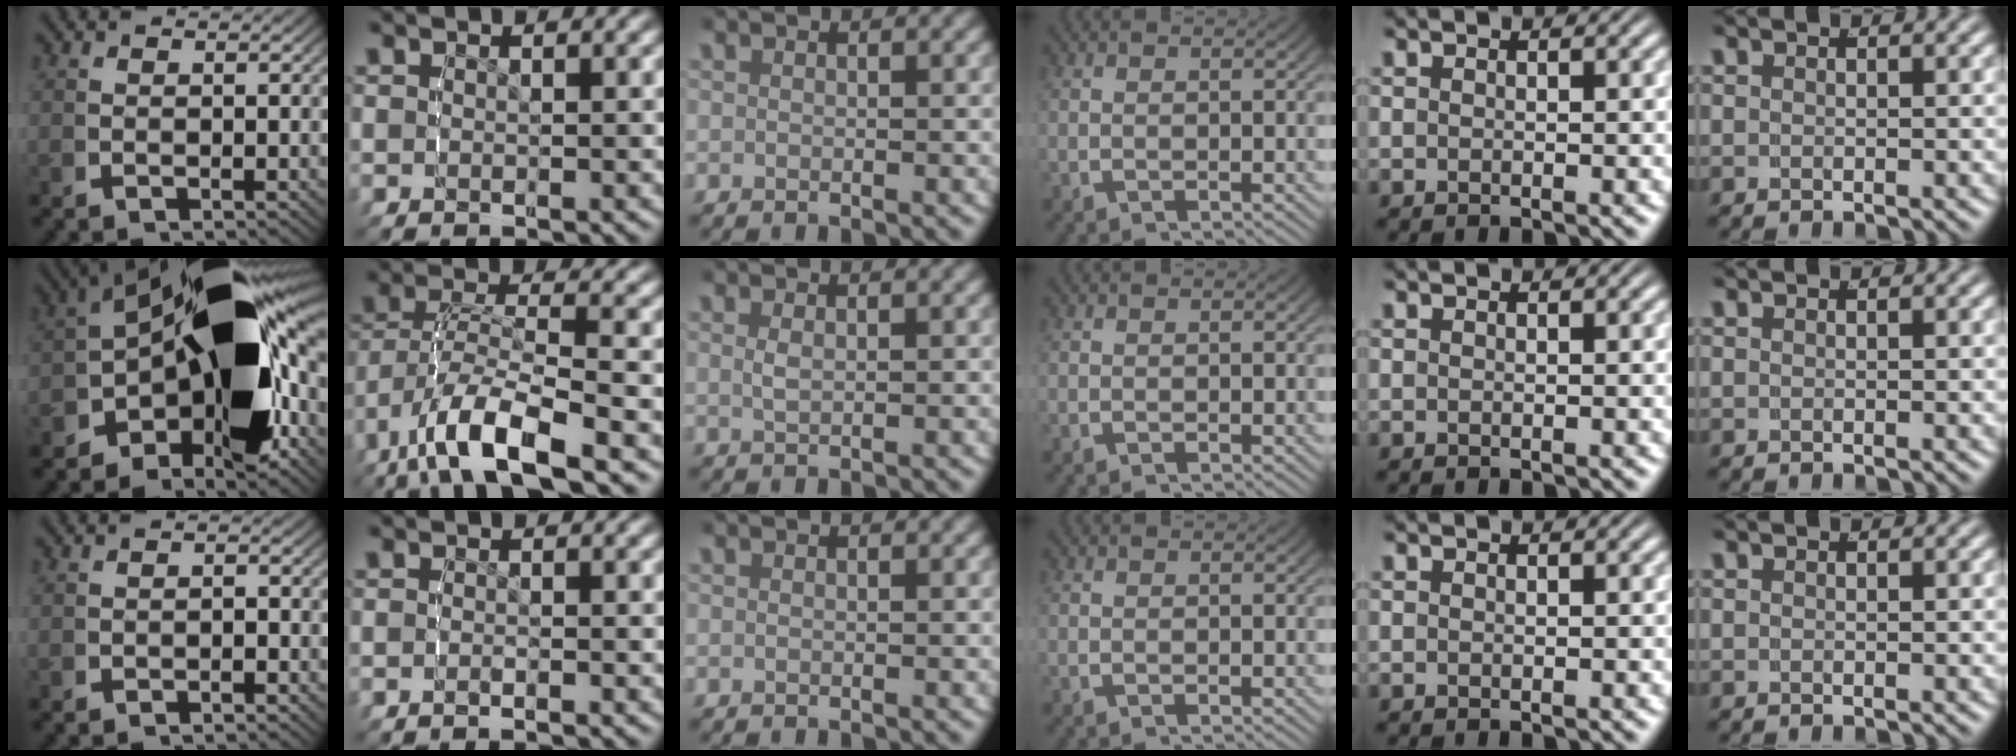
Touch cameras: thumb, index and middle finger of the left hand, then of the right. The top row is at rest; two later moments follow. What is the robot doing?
{"motion": "lift_and_place", "object": "legos"}